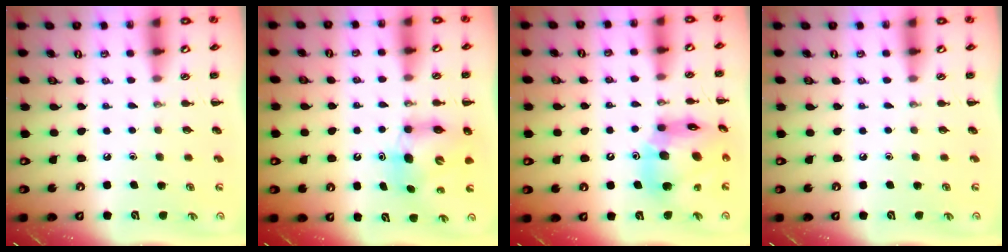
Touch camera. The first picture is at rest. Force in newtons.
{"total": 6.6, "press": 6.5, "slide": 1.3}
{"total": 16.4, "press": 15.8, "slide": 4.5}
{"total": 0.0}